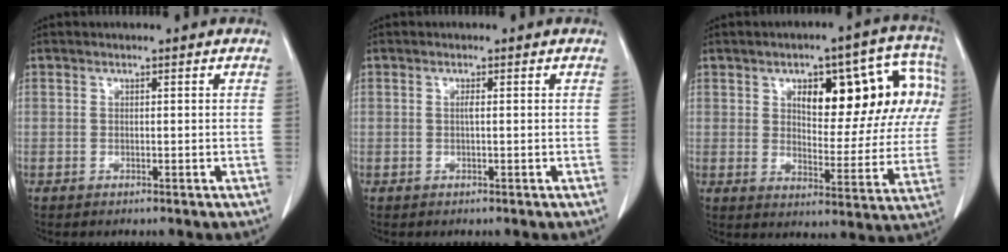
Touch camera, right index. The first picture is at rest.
{"total": 0.6, "force": [0.0, 0.0, 0.6], "torque": [-0.013, 0.000, -0.001]}
{"total": 18.2, "force": [5.8, 7.1, 15.8], "torque": [-0.198, 0.033, 0.080]}